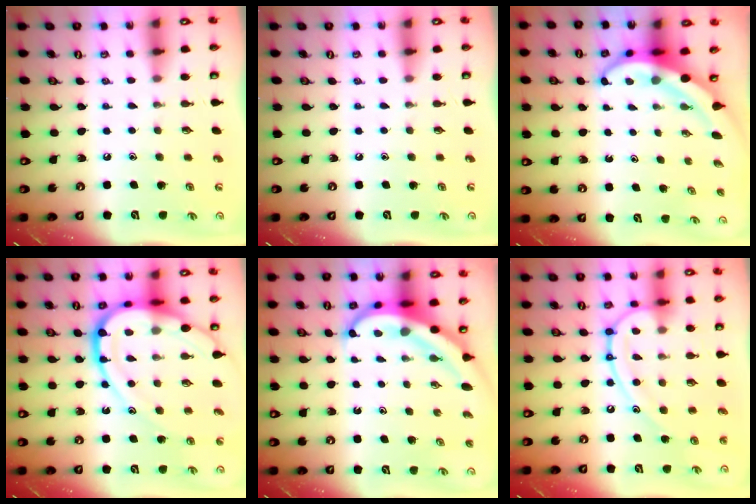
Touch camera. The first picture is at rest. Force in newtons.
{"total": 0.0}
{"total": 6.7, "press": 6.5, "slide": 1.5}
{"total": 20.5, "press": 20.4, "slide": 2.2}
{"total": 7.6, "press": 7.4, "slide": 1.5}
{"total": 14.7, "press": 14.6, "slide": 1.4}